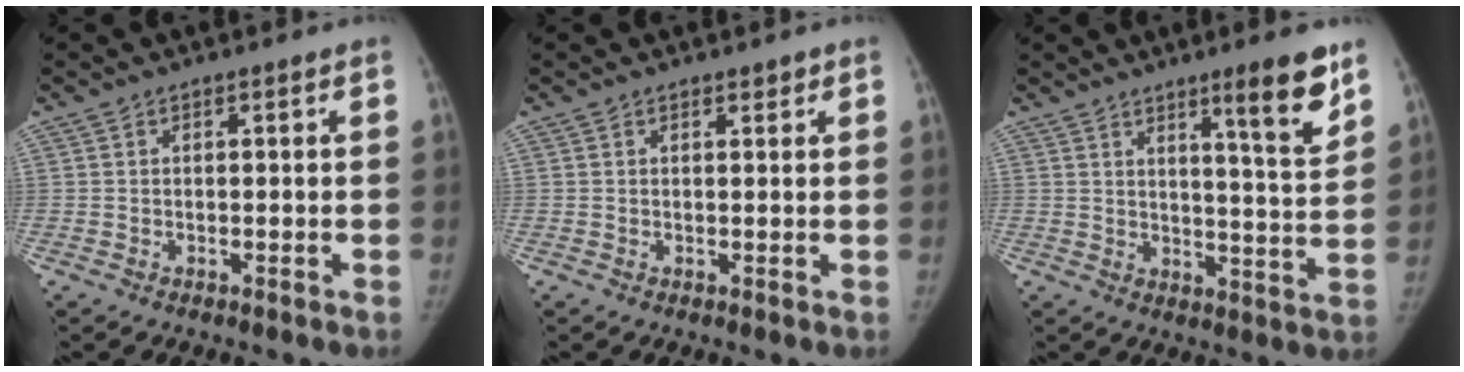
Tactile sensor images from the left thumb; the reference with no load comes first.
{"total": 0.9, "force": [0.7, 0.4, 0.4], "torque": [-0.001, -0.004, 0.007]}
{"total": 10.4, "force": [6.6, 0.9, 8.0], "torque": [-0.101, -0.049, 0.097]}